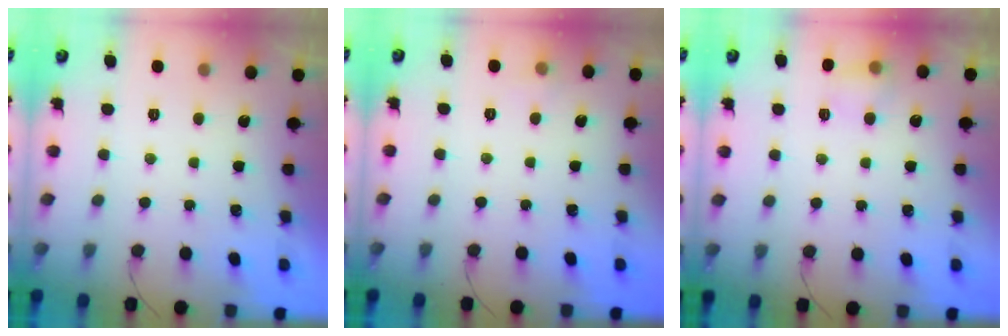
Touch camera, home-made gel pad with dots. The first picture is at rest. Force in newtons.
{"total": 6.1, "press": 2.8, "slide": 5.5}
{"total": 5.2, "press": 4.9, "slide": 1.6}